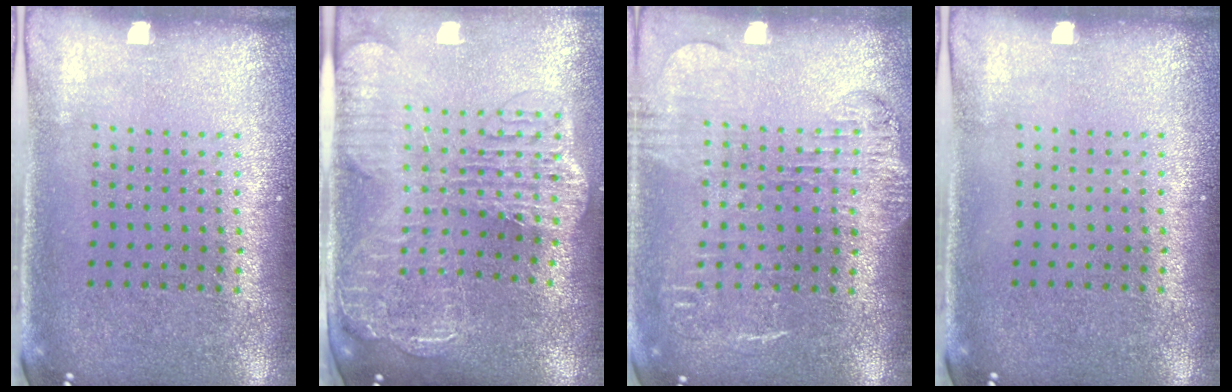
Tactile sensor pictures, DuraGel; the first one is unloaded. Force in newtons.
{"total": 3.1, "press": 2.6, "slide": 1.8}
{"total": 1.7, "press": 1.5, "slide": 0.8}
{"total": 0.0}